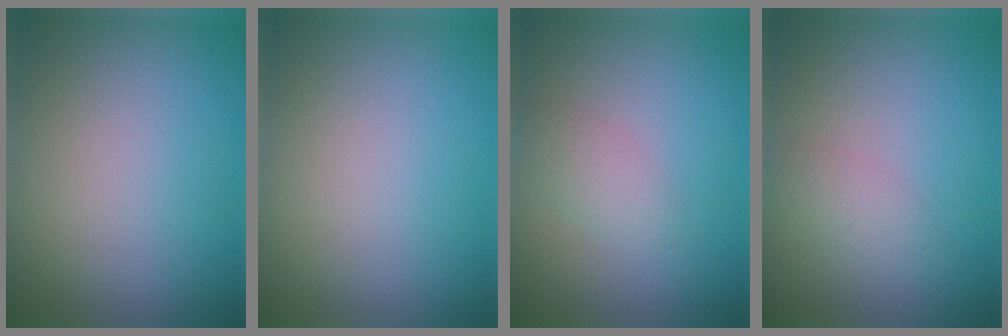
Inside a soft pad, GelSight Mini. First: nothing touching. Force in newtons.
{"total": 0.0}
{"total": 1.8, "press": 1.8, "slide": 0.0}
{"total": 1.9, "press": 1.9, "slide": 0.1}